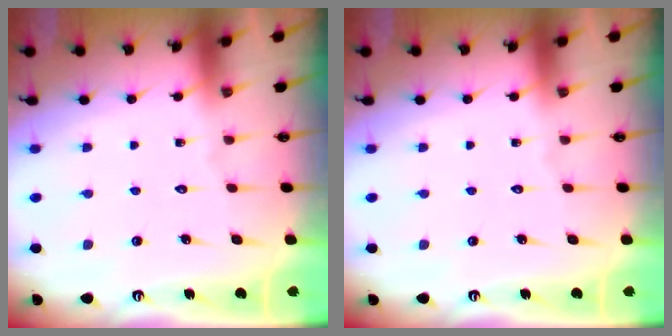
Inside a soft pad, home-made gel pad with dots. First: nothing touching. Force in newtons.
{"total": 0.0}